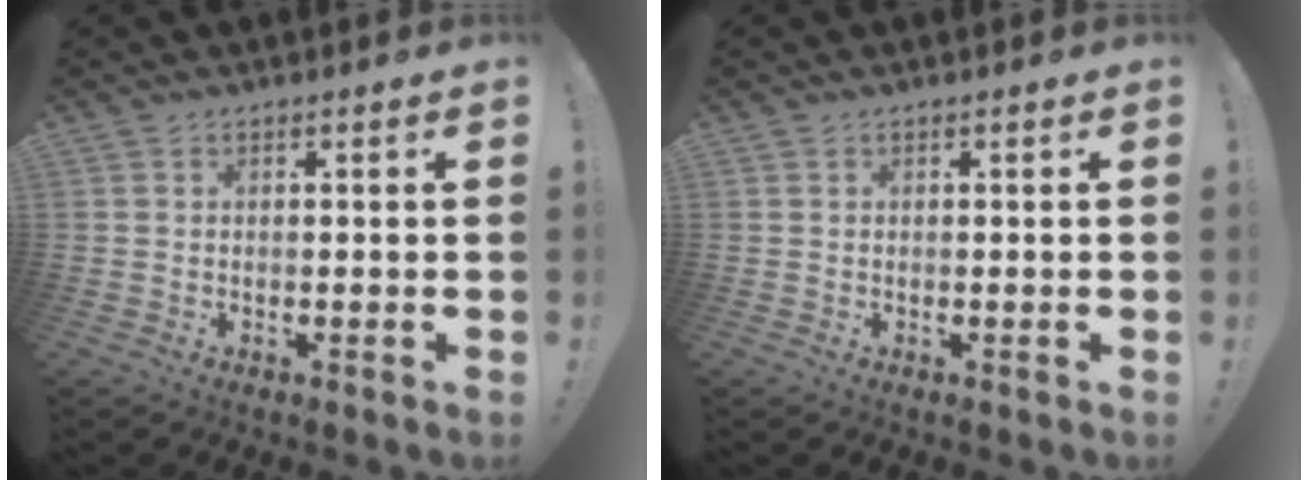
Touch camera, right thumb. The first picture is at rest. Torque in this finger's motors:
{"motor_torque": [-0.29, -0.14, -0.02, 0.07, 0.08]}